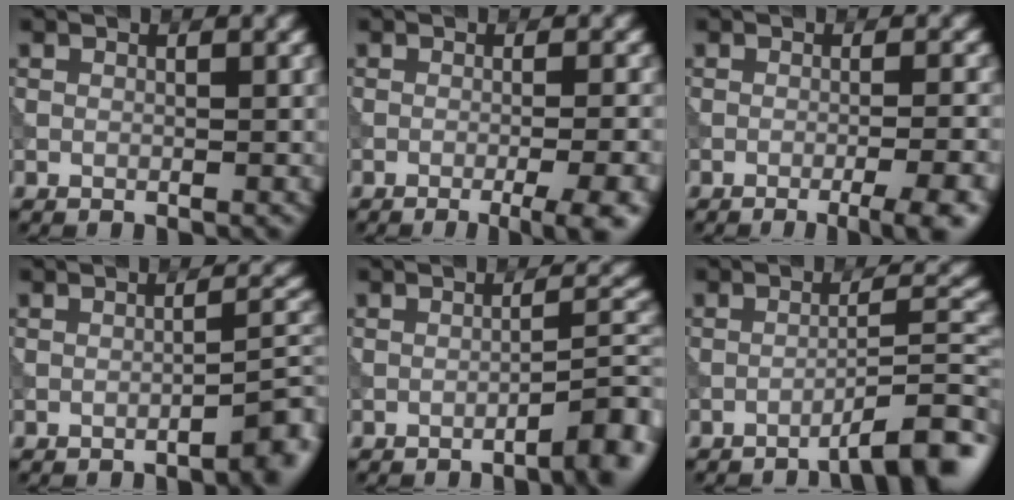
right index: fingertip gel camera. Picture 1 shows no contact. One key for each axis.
{"total": 6.7, "fx": -3.3, "fy": 2.0, "fz": 5.5, "tx": -0.051, "ty": 0.009, "tz": -0.039}
{"total": 6.1, "fx": -3.3, "fy": 1.5, "fz": 4.9, "tx": -0.047, "ty": 0.010, "tz": -0.044}
{"total": 3.3, "fx": -1.9, "fy": 0.7, "fz": 2.6, "tx": -0.027, "ty": 0.017, "tz": -0.036}
{"total": 4.9, "fx": -2.9, "fy": 1.0, "fz": 3.9, "tx": -0.042, "ty": 0.019, "tz": -0.045}
{"total": 5.5, "fx": -3.8, "fy": 0.7, "fz": 3.9, "tx": -0.044, "ty": 0.020, "tz": -0.064}